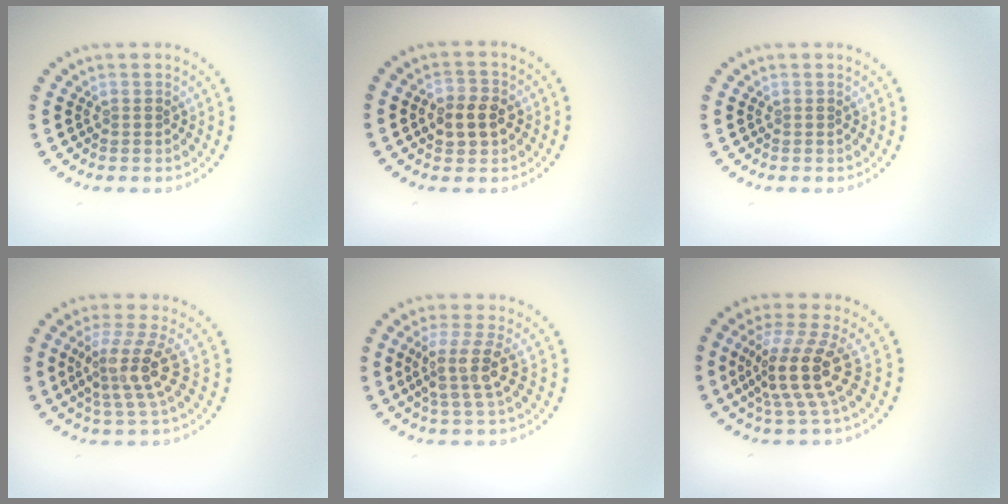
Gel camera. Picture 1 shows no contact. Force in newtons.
{"total": 2.9, "press": 2.8, "slide": 0.2}
{"total": 0.0}
{"total": 4.1, "press": 3.0, "slide": 2.9}
{"total": 3.7, "press": 2.8, "slide": 2.4}
{"total": 4.8, "press": 3.6, "slide": 3.2}